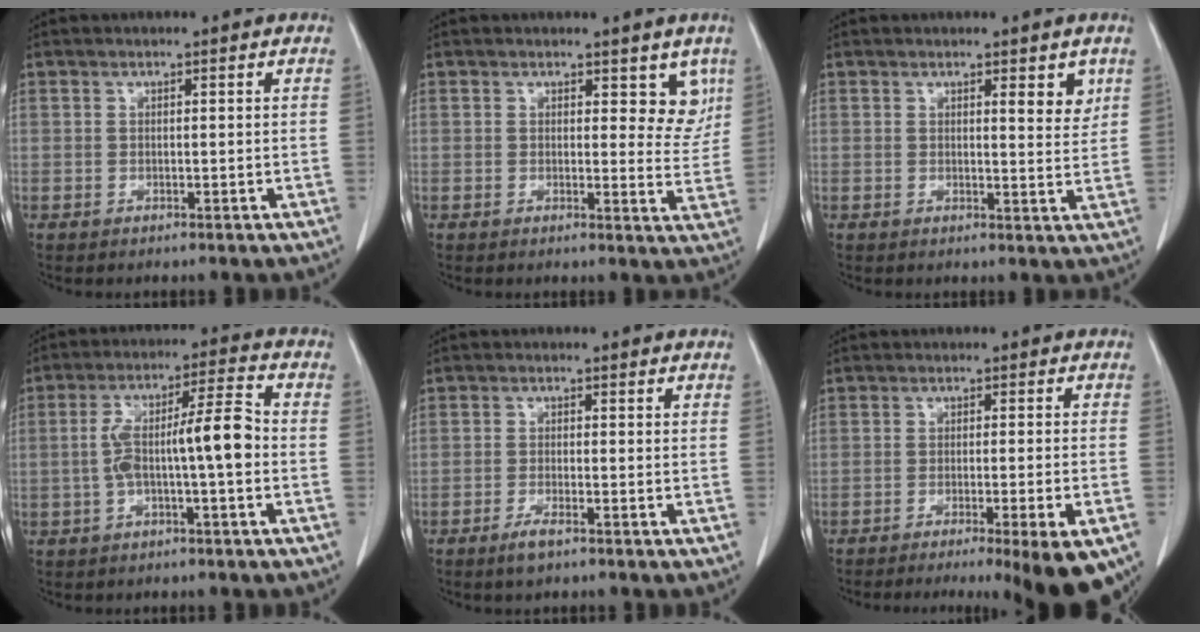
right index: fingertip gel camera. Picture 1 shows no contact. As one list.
[{"total": 4.9, "force": [3.0, 2.6, 2.9], "torque": [-0.006, -0.014, 0.030]}, {"total": 3.4, "force": [1.9, 0.9, 2.7], "torque": [-0.031, -0.013, 0.022]}, {"total": 9.5, "force": [-1.3, 1.1, 9.4], "torque": [-0.167, 0.031, -0.024]}, {"total": 2.7, "force": [-1.9, 0.4, 1.8], "torque": [-0.040, -0.003, -0.035]}, {"total": 12.9, "force": [-8.7, 0.7, 9.4], "torque": [-0.084, -0.017, -0.123]}]